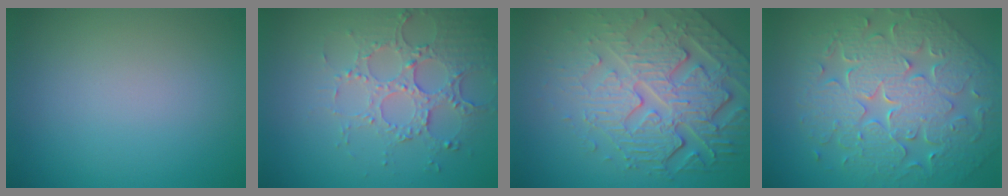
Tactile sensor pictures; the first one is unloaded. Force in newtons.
{"total": 4.2, "press": 3.9, "slide": 1.6}
{"total": 8.0, "press": 5.6, "slide": 5.7}
{"total": 9.3, "press": 6.8, "slide": 6.3}